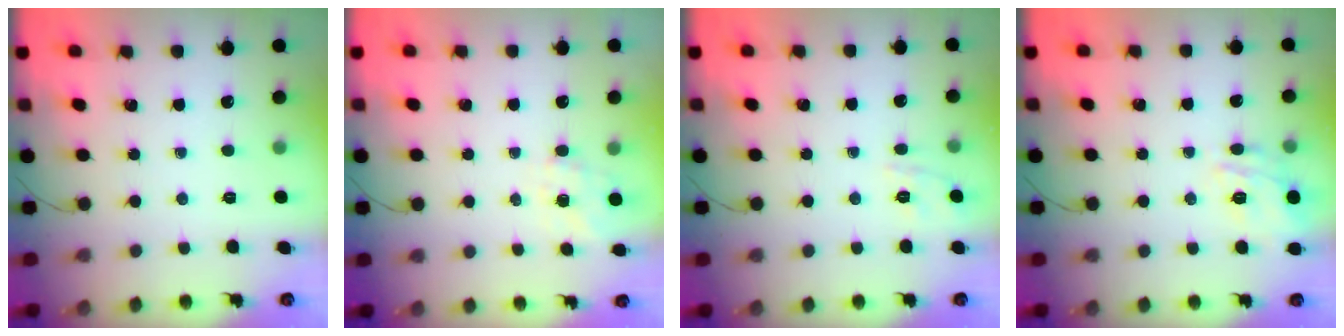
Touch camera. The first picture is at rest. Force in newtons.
{"total": 2.2, "press": 1.9, "slide": 1.2}
{"total": 1.7, "press": 0.1, "slide": 1.7}
{"total": 12.7, "press": 12.7, "slide": 1.0}